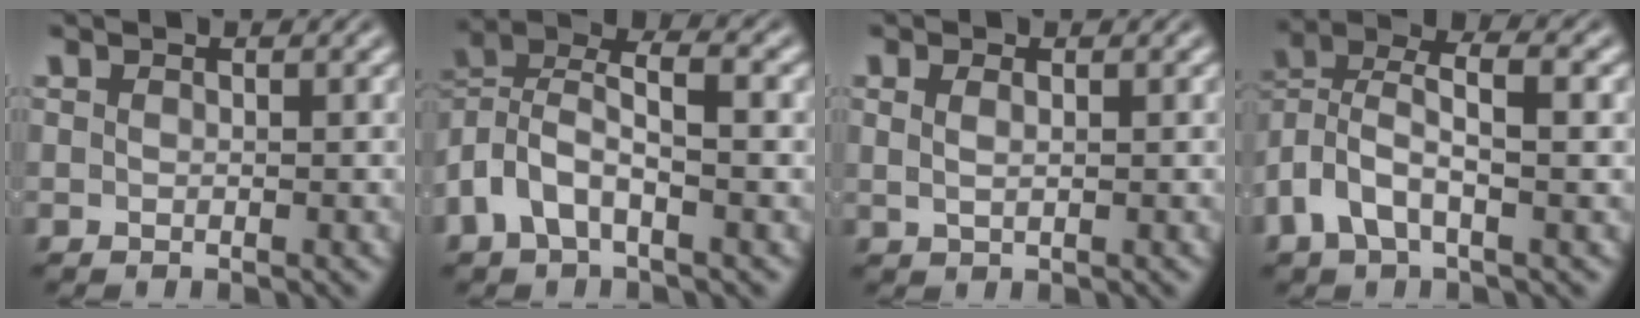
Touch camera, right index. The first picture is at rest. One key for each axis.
{"total": 8.1, "fx": 1.2, "fy": 5.7, "fz": 5.7, "tx": -0.131, "ty": -0.005, "tz": 0.012}
{"total": 0.9, "fx": 0.5, "fy": -0.4, "fz": 0.6, "tx": -0.008, "ty": -0.005, "tz": 0.019}
{"total": 6.8, "fx": 1.5, "fy": 4.4, "fz": 4.9, "tx": -0.115, "ty": -0.009, "tz": 0.023}